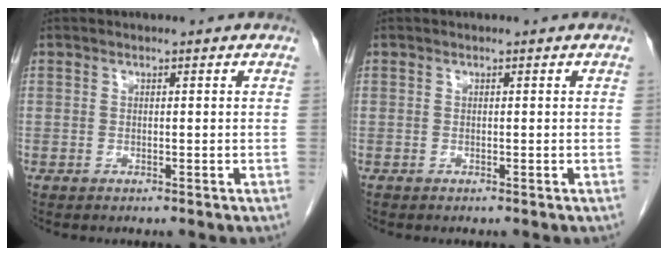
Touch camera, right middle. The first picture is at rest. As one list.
[{"total": 0.0}]